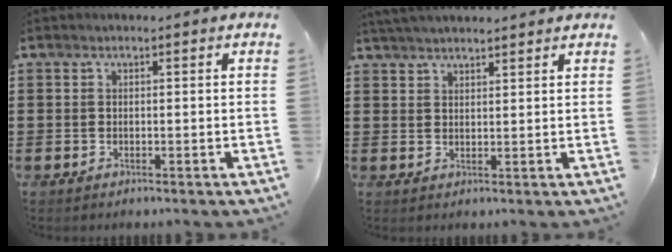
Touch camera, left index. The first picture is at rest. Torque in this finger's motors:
{"motor_torque": [2.14, 0.00, -0.34, 0.03]}